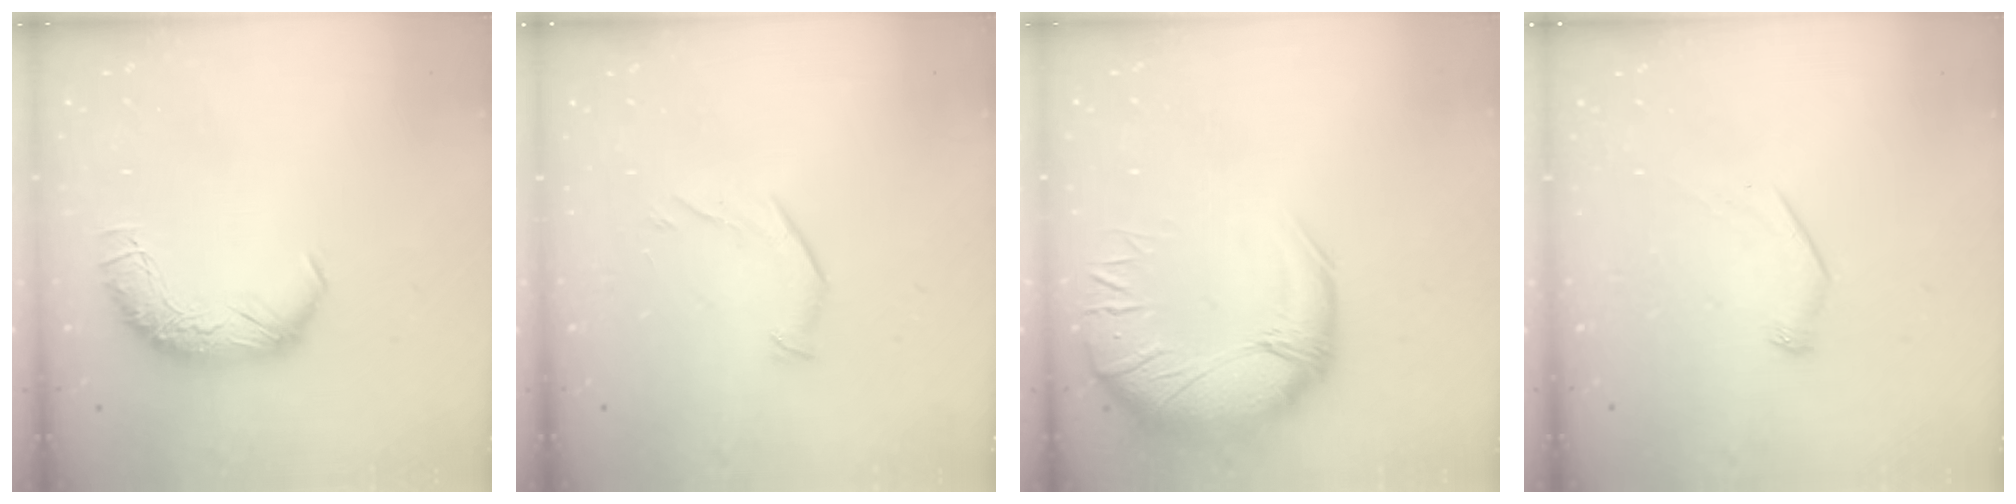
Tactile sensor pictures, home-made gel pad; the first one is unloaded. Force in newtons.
{"total": 5.5, "press": 5.3, "slide": 1.4}
{"total": 4.3, "press": 2.4, "slide": 3.6}
{"total": 6.9, "press": 6.9, "slide": 0.9}